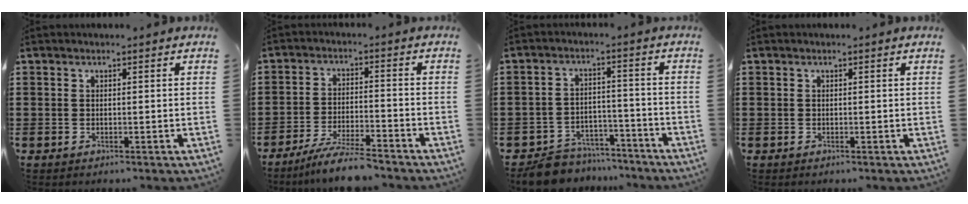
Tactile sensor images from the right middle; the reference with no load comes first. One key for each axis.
{"total": 6.2, "fx": -5.5, "fy": 0.0, "fz": 2.9, "tx": -0.060, "ty": -0.012, "tz": -0.102}
{"total": 6.4, "fx": -6.2, "fy": 1.5, "fz": 0.8, "tx": -0.024, "ty": 0.014, "tz": -0.123}
{"total": 0.0}